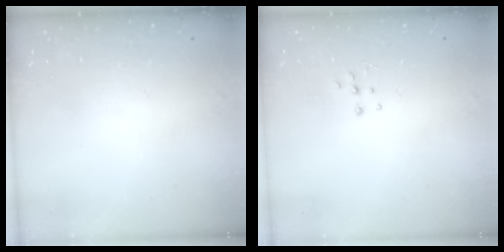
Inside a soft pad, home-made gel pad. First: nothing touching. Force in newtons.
{"total": 4.3, "press": 4.3, "slide": 0.4}